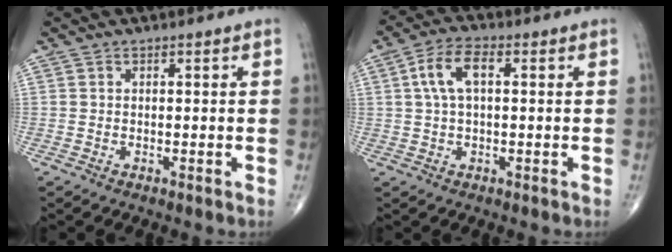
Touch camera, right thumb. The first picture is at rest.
{"total": 6.8, "force": [1.3, 3.2, 5.8], "torque": [-0.115, 0.018, 0.022]}